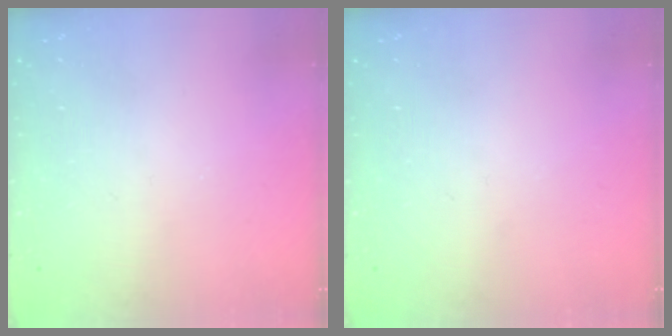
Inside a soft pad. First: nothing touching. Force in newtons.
{"total": 0.0}